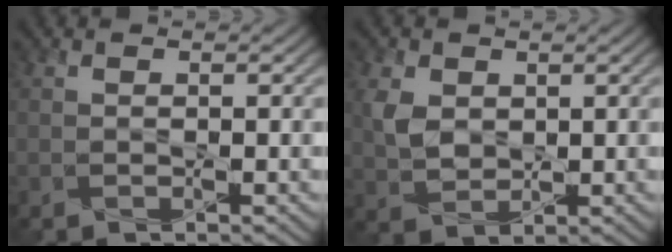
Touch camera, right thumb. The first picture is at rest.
{"total": 4.1, "force": [1.1, 3.1, 2.5], "torque": [-0.068, -0.002, 0.025]}